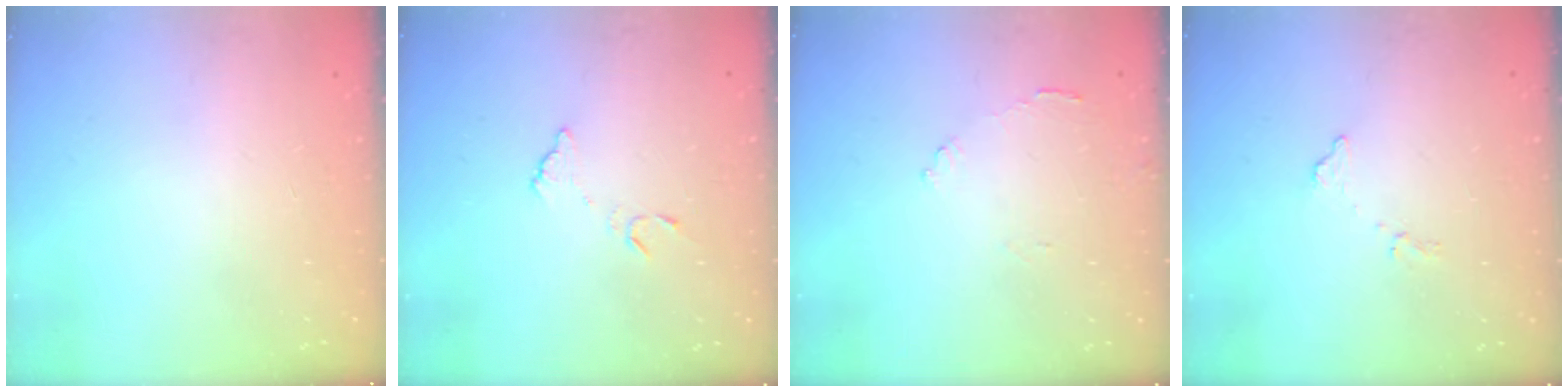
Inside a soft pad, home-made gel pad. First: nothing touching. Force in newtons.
{"total": 5.8, "press": 5.8, "slide": 0.4}
{"total": 8.1, "press": 8.1, "slide": 0.6}
{"total": 7.7, "press": 7.6, "slide": 0.3}